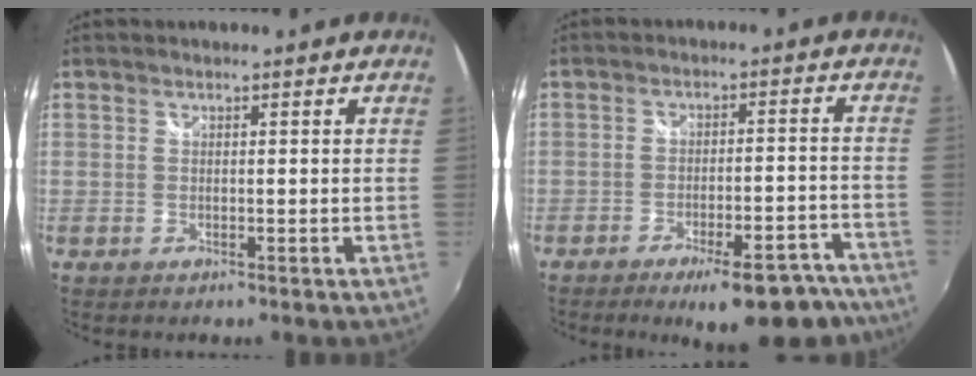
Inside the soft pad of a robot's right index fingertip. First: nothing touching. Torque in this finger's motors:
{"motor_torque": [1.37, -0.77, 0.56, 0.06]}